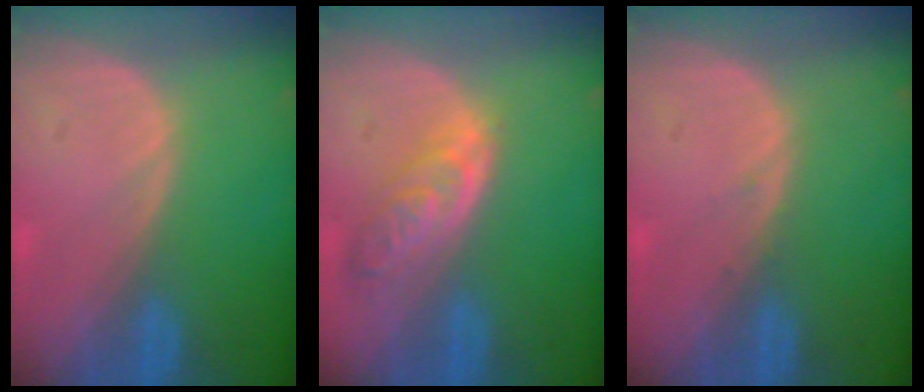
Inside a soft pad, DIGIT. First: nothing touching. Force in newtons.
{"total": 6.0, "press": 5.4, "slide": 2.7}
{"total": 0.6, "press": 0.3, "slide": 0.5}